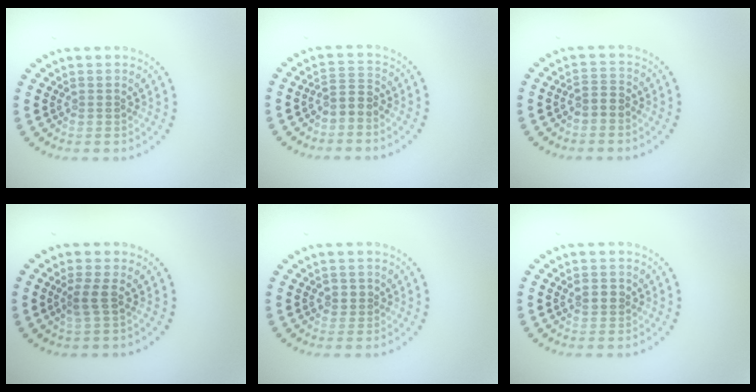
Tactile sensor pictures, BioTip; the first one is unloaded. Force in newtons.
{"total": 2.0, "press": 1.5, "slide": 1.3}
{"total": 1.6, "press": 1.3, "slide": 0.9}
{"total": 1.6, "press": 1.3, "slide": 1.0}
{"total": 1.1, "press": 1.0, "slide": 0.5}
{"total": 1.3, "press": 1.3, "slide": 0.1}